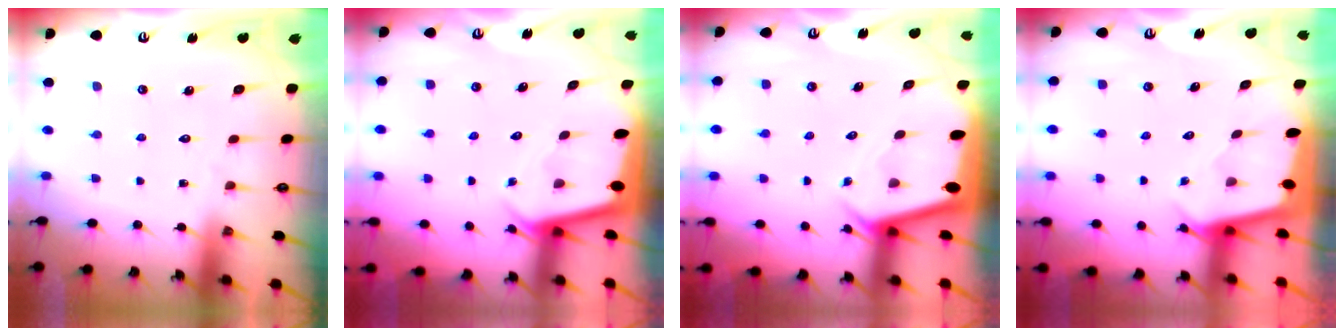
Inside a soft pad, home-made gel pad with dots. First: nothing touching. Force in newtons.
{"total": 2.3, "press": 2.3, "slide": 0.1}
{"total": 2.3, "press": 2.3, "slide": 0.2}
{"total": 2.4, "press": 2.4, "slide": 0.1}